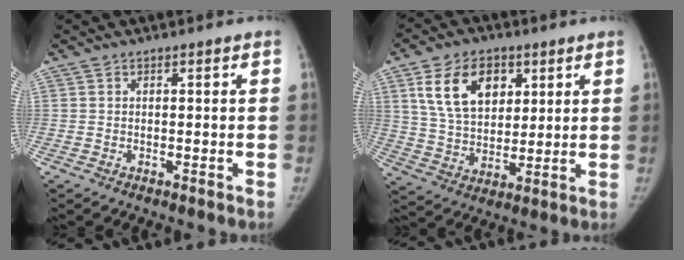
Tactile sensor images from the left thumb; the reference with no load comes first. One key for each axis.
{"total": 14.1, "fx": 5.8, "fy": 9.2, "fz": 8.9, "tx": -0.123, "ty": -0.019, "tz": 0.115}